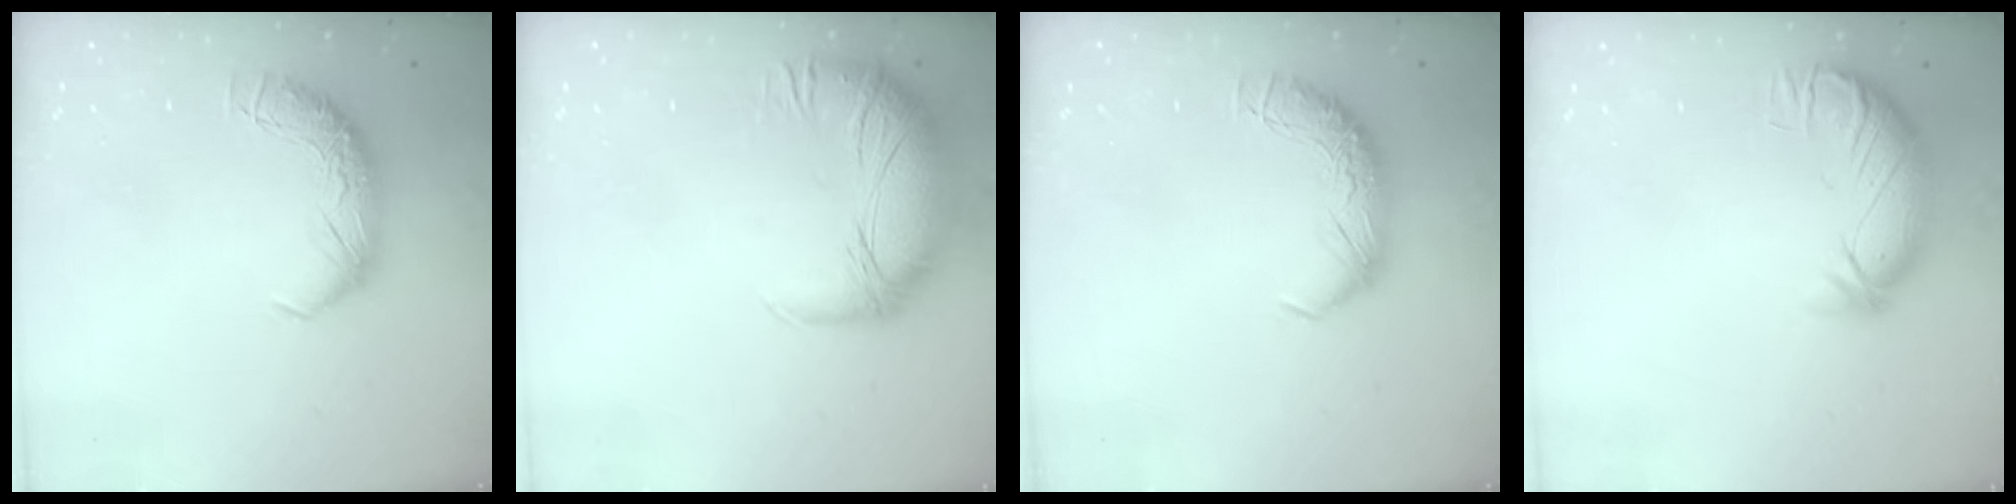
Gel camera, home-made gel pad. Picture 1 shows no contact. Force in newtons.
{"total": 2.8, "press": 1.4, "slide": 2.5}
{"total": 0.0}
{"total": 3.7, "press": 2.5, "slide": 2.8}